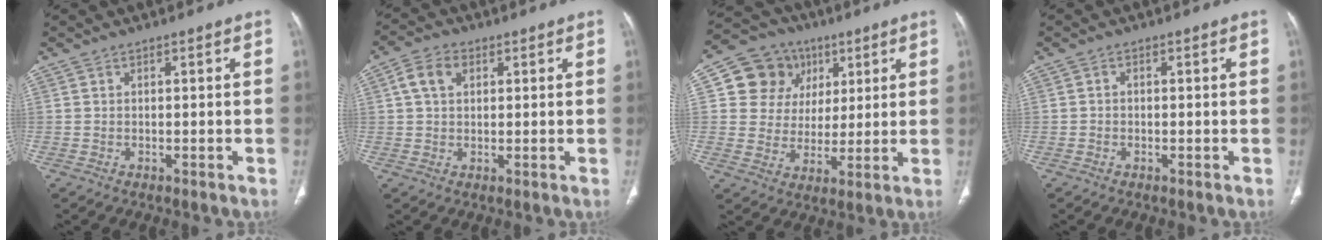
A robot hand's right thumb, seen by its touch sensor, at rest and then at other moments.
{"total": 5.3, "force": [1.6, 3.7, 3.4], "torque": [-0.058, 0.010, 0.027]}
{"total": 12.9, "force": [4.7, 11.5, 3.7], "torque": [-0.022, 0.002, 0.080]}
{"total": 0.5, "force": [-0.1, 0.4, 0.3], "torque": [-0.002, 0.001, -0.006]}